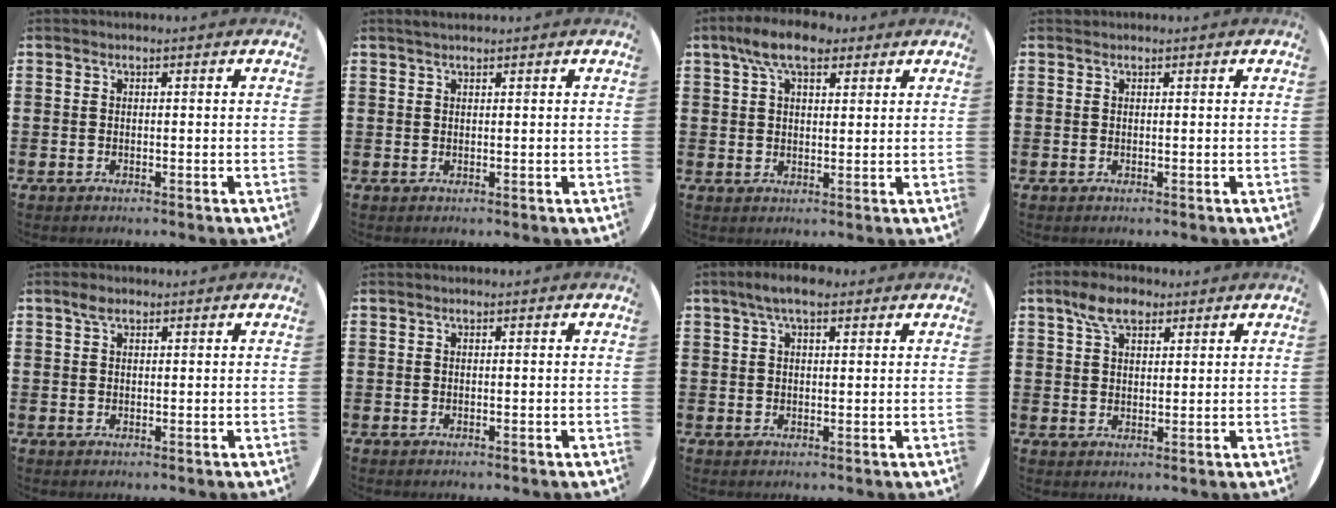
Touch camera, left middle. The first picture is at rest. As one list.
[{"total": 0.8, "force": [0.7, 0.0, 0.3], "torque": [-0.007, 0.000, 0.014]}, {"total": 6.7, "force": [4.5, 3.2, 3.7], "torque": [-0.069, 0.005, 0.081]}, {"total": 0.0}, {"total": 1.6, "force": [1.0, 0.8, 0.8], "torque": [-0.010, 0.003, 0.017]}, {"total": 0.0}, {"total": 4.0, "force": [2.8, 1.4, 2.4], "torque": [-0.045, 0.006, 0.048]}, {"total": 5.3, "force": [3.6, 2.8, 2.7], "torque": [-0.046, 0.005, 0.063]}]